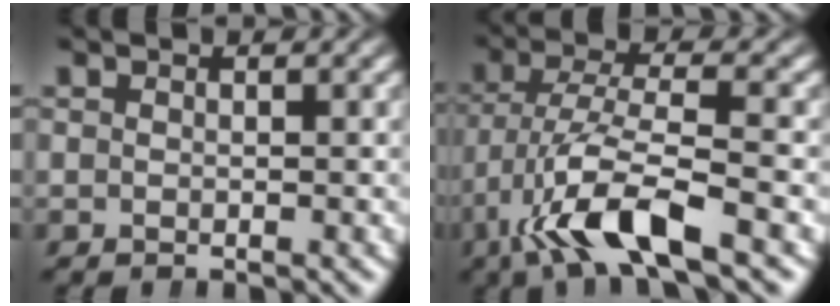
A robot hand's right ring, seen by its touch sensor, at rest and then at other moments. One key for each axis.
{"total": 6.6, "fx": -1.6, "fy": 3.0, "fz": 5.7, "tx": -0.123, "ty": -0.027, "tz": -0.013}